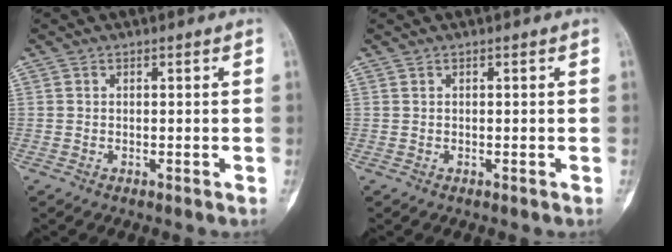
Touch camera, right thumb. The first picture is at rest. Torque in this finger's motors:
{"motor_torque": [0.26, -0.07, -0.11, 0.02, 0.05]}